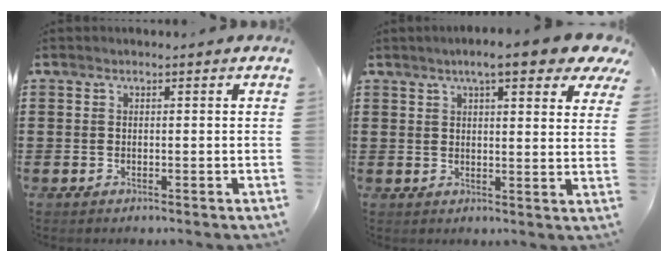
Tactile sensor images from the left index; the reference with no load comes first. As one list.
[{"total": 7.7, "force": [5.8, 1.3, 5.0], "torque": [-0.088, -0.011, 0.097]}]